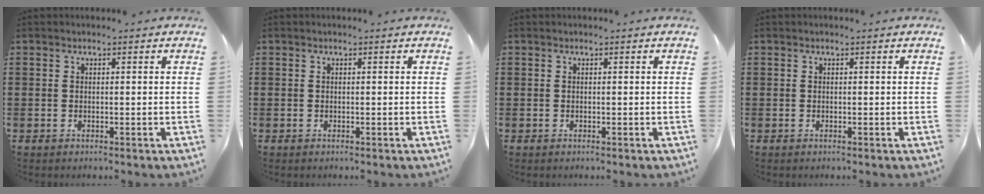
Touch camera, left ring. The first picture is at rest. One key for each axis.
{"total": 0.0}
{"total": 0.0}
{"total": 0.0}